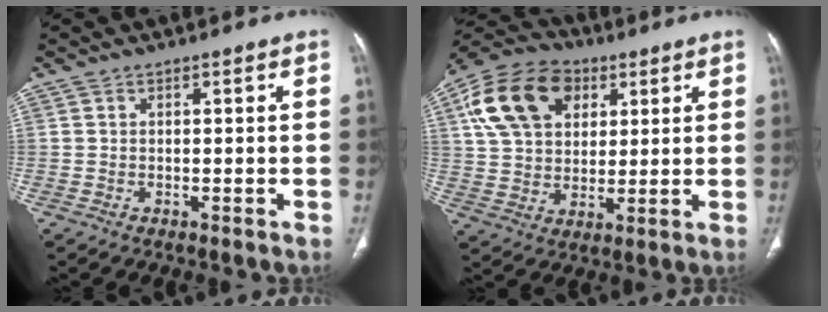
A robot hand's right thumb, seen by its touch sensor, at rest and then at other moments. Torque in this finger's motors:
{"motor_torque": [-0.14, 0.48, 0.59, 0.42, 0.36]}